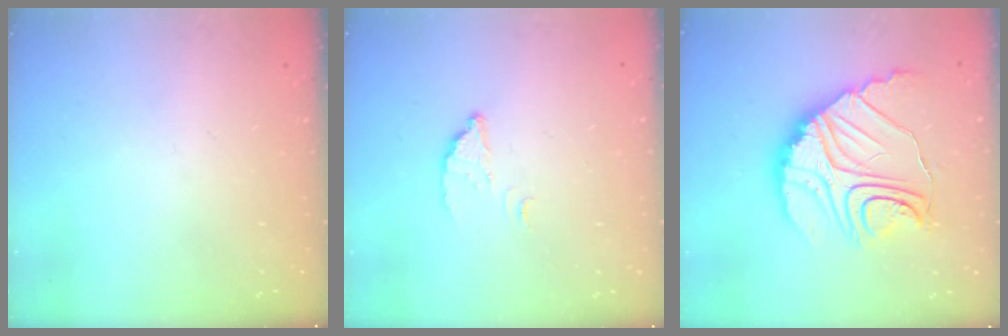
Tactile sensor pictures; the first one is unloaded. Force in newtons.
{"total": 2.8, "press": 2.7, "slide": 0.2}
{"total": 17.4, "press": 17.4, "slide": 1.3}